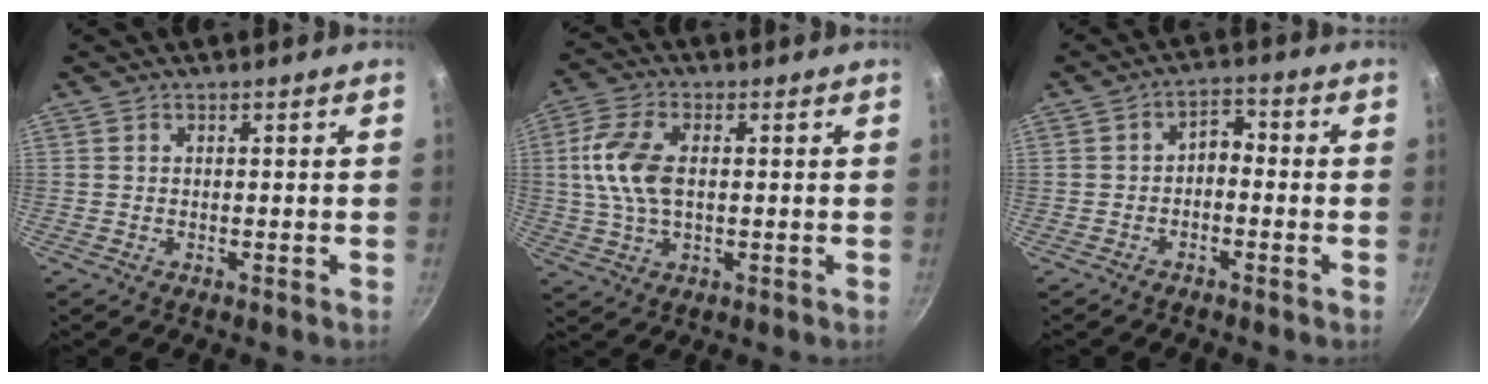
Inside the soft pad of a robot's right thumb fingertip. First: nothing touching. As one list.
[{"total": 9.9, "force": [0.9, 5.5, 8.2], "torque": [-0.167, 0.011, 0.012]}, {"total": 3.6, "force": [-1.2, 2.3, 2.5], "torque": [-0.027, 0.025, -0.024]}]